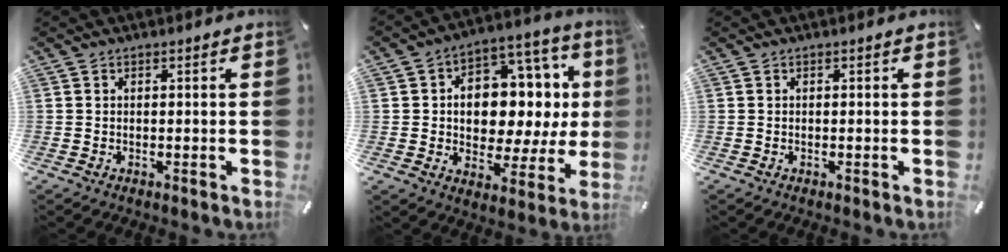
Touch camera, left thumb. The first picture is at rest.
{"total": 13.1, "force": [1.8, 9.6, 8.7], "torque": [-0.106, -0.030, 0.033]}
{"total": 0.0}